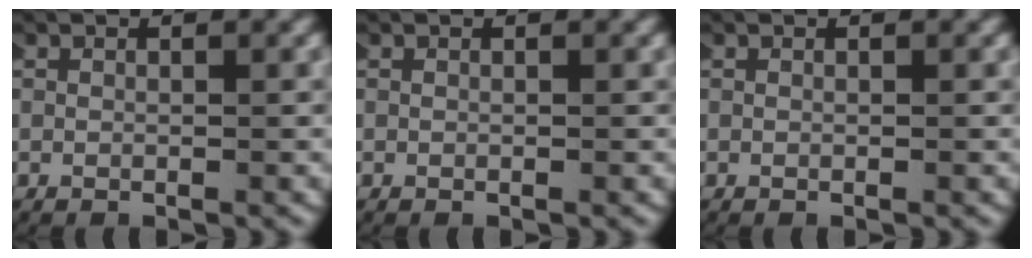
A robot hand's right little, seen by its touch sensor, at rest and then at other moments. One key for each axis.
{"total": 0.0}
{"total": 0.0}